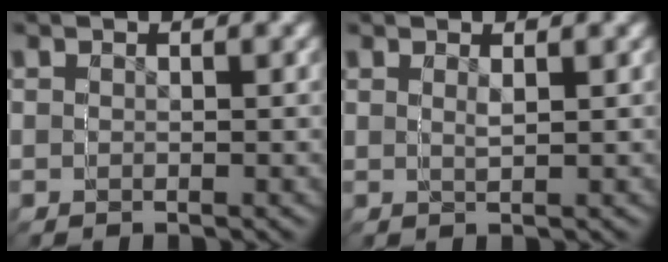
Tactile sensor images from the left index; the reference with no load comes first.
{"total": 1.3, "force": [0.6, -1.2, 0.0], "torque": [0.009, 0.012, 0.006]}